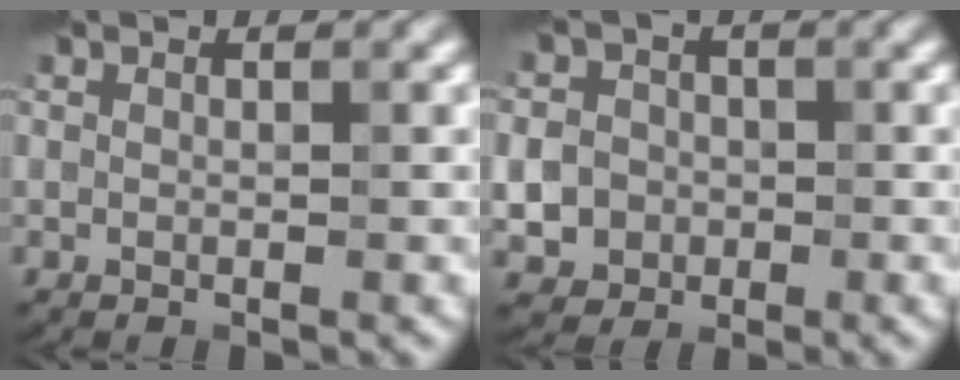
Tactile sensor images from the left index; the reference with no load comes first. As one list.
[{"total": 7.6, "force": [-1.8, 7.0, 2.2], "torque": [-0.040, -0.009, -0.065]}]